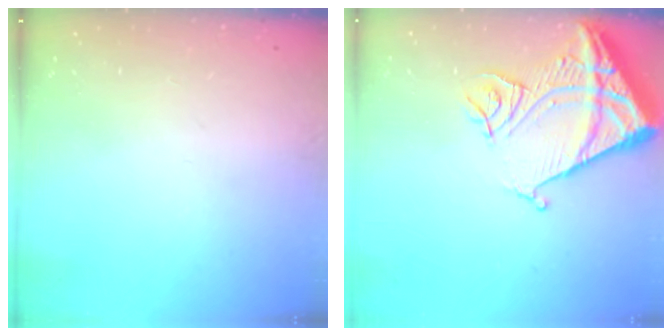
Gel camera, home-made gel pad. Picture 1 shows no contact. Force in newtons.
{"total": 14.7, "press": 14.6, "slide": 1.6}